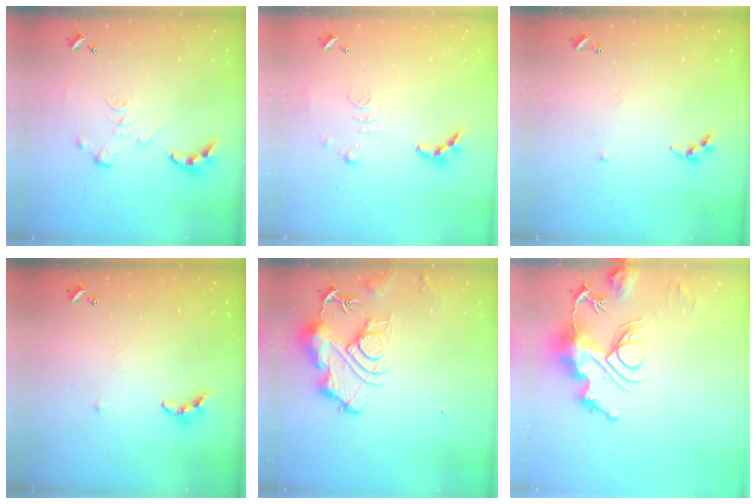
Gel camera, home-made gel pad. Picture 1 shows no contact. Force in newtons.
{"total": 9.3, "press": 9.3, "slide": 0.8}
{"total": 5.3, "press": 5.2, "slide": 0.7}
{"total": 5.8, "press": 5.8, "slide": 0.1}
{"total": 12.2, "press": 12.1, "slide": 1.4}
{"total": 13.9, "press": 13.8, "slide": 1.5}